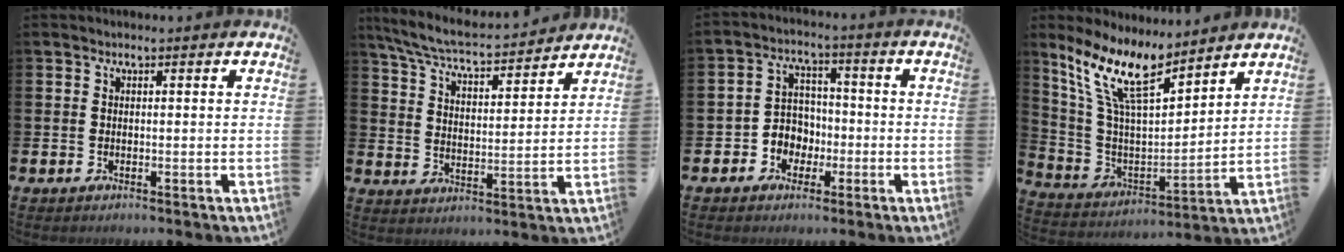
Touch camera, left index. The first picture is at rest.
{"total": 6.7, "force": [6.2, 0.8, 2.3], "torque": [-0.074, -0.043, 0.107]}
{"total": 4.5, "force": [-1.2, 4.1, 1.0], "torque": [-0.043, 0.006, -0.030]}
{"total": 12.1, "force": [9.4, 3.7, 6.8], "torque": [-0.172, -0.040, 0.170]}